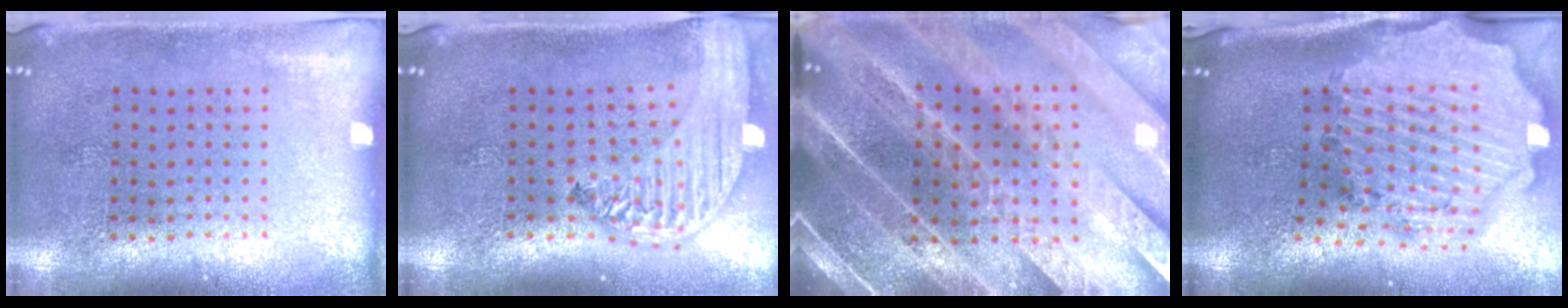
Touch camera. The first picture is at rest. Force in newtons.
{"total": 3.2, "press": 2.5, "slide": 2.0}
{"total": 5.6, "press": 4.8, "slide": 3.0}
{"total": 3.8, "press": 3.2, "slide": 2.1}